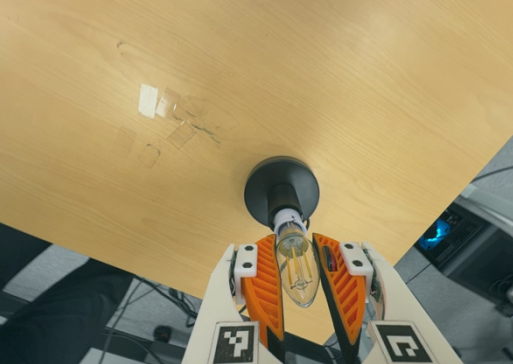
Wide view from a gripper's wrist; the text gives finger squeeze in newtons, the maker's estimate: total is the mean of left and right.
{"total": 12.3, "left": 11.9, "right": 12.7}